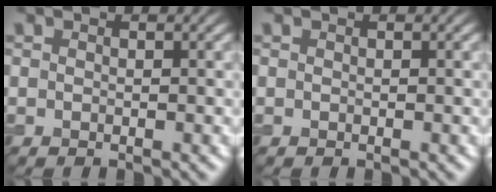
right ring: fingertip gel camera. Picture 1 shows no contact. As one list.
[{"total": 0.0}]